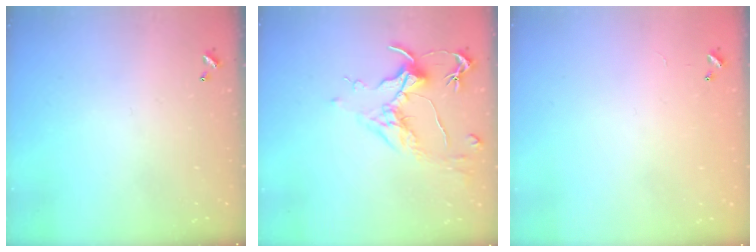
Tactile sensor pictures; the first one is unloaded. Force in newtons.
{"total": 1.7, "press": 1.4, "slide": 0.9}
{"total": 10.0, "press": 10.0, "slide": 0.3}